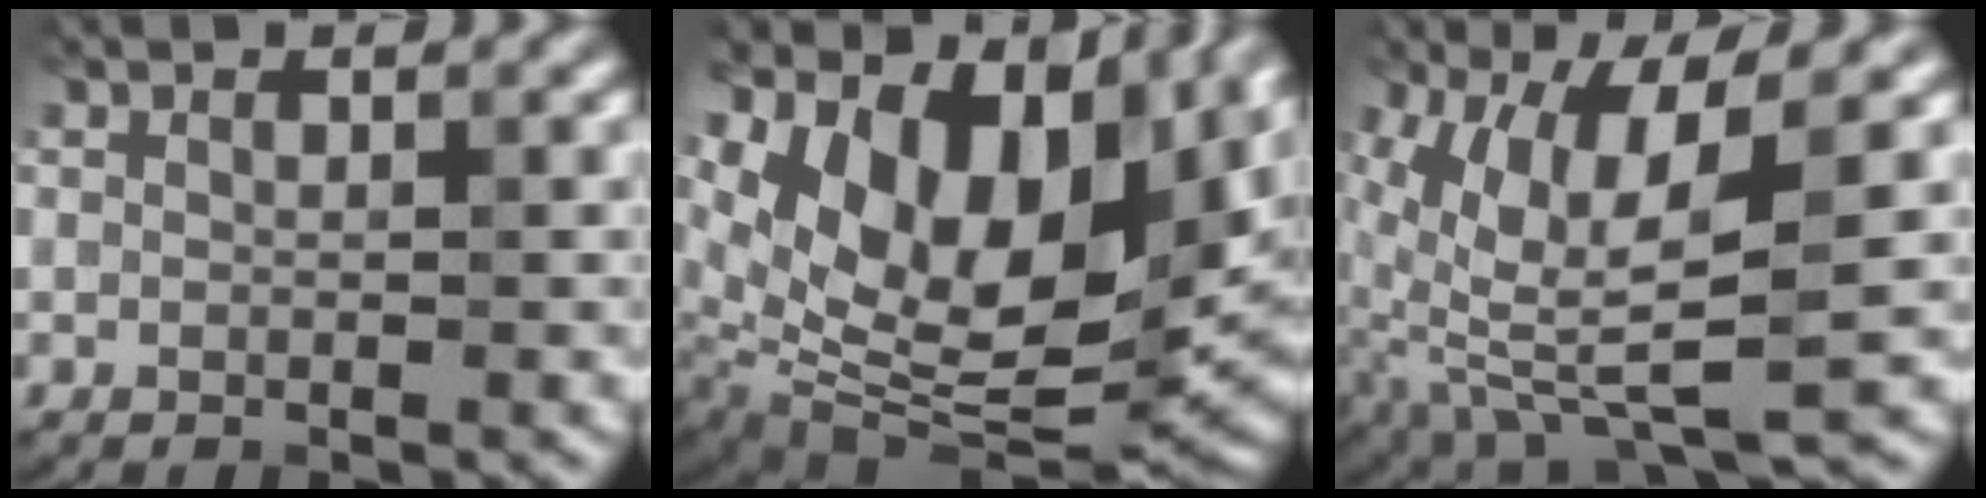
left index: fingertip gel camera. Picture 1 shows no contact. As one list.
[{"total": 13.7, "force": [5.0, 7.8, 10.1], "torque": [-0.183, 0.003, 0.107]}, {"total": 8.2, "force": [-0.3, 2.7, 7.7], "torque": [-0.171, -0.018, 0.006]}]